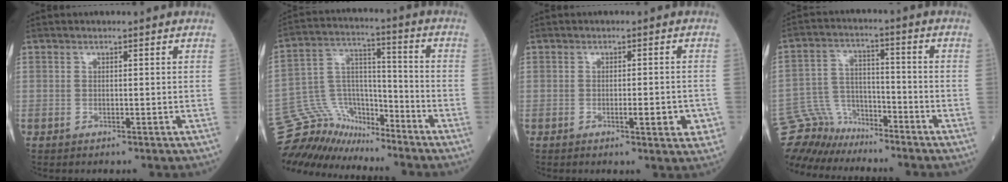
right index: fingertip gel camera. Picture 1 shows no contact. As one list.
[{"total": 12.1, "force": [-11.6, 3.3, 0.5], "torque": [-0.015, 0.054, -0.219]}, {"total": 4.2, "force": [-1.4, 0.9, 3.9], "torque": [-0.051, -0.002, -0.016]}, {"total": 9.6, "force": [-9.2, 2.7, -0.1], "torque": [-0.009, 0.020, -0.175]}]